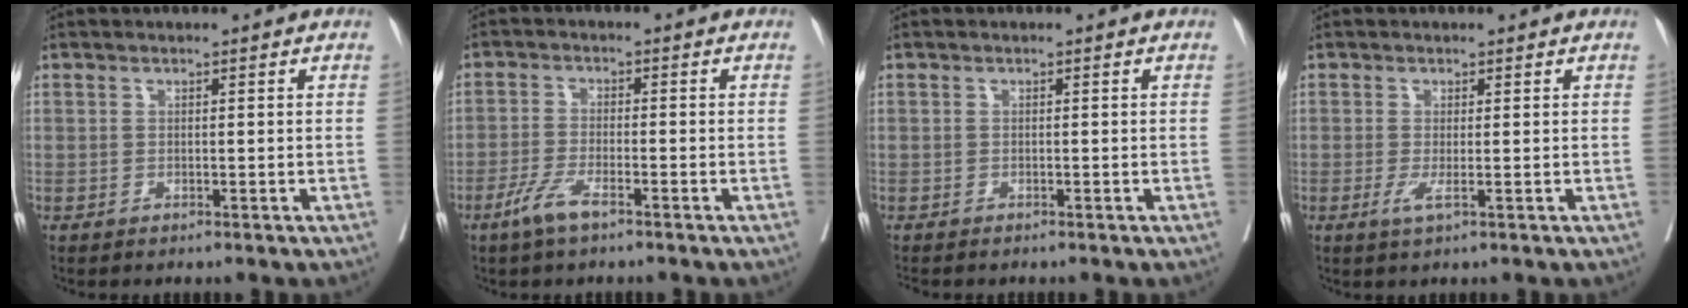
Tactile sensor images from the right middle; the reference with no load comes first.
{"total": 4.3, "force": [-2.9, 0.6, 3.1], "torque": [-0.068, -0.005, -0.057]}
{"total": 1.7, "force": [-1.6, 0.4, 0.6], "torque": [-0.011, -0.004, -0.022]}
{"total": 1.8, "force": [-0.5, 0.0, 1.7], "torque": [-0.034, -0.007, -0.010]}